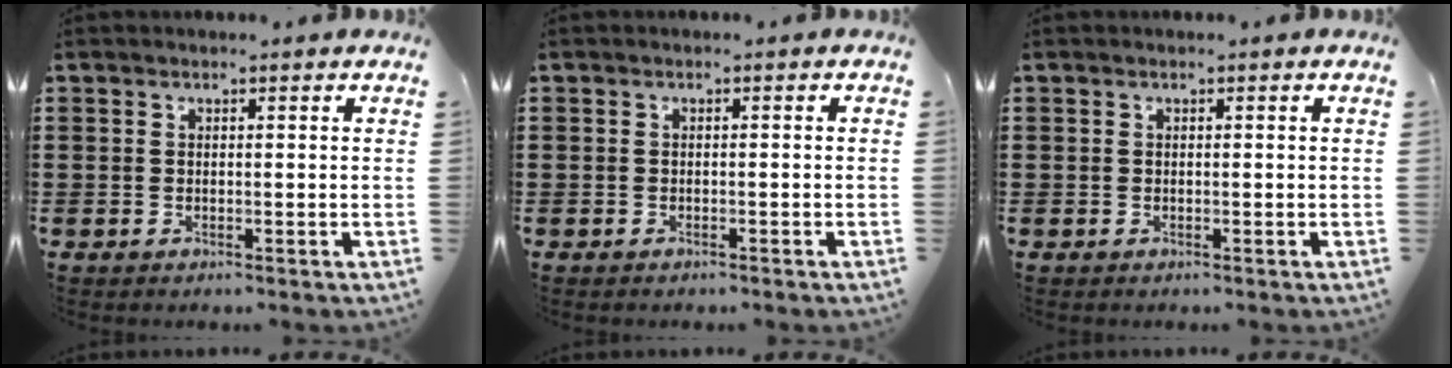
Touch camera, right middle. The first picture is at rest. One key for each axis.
{"total": 0.5, "fx": -0.5, "fy": 0.0, "fz": 0.1, "tx": -0.004, "ty": -0.003, "tz": -0.009}
{"total": 0.0}